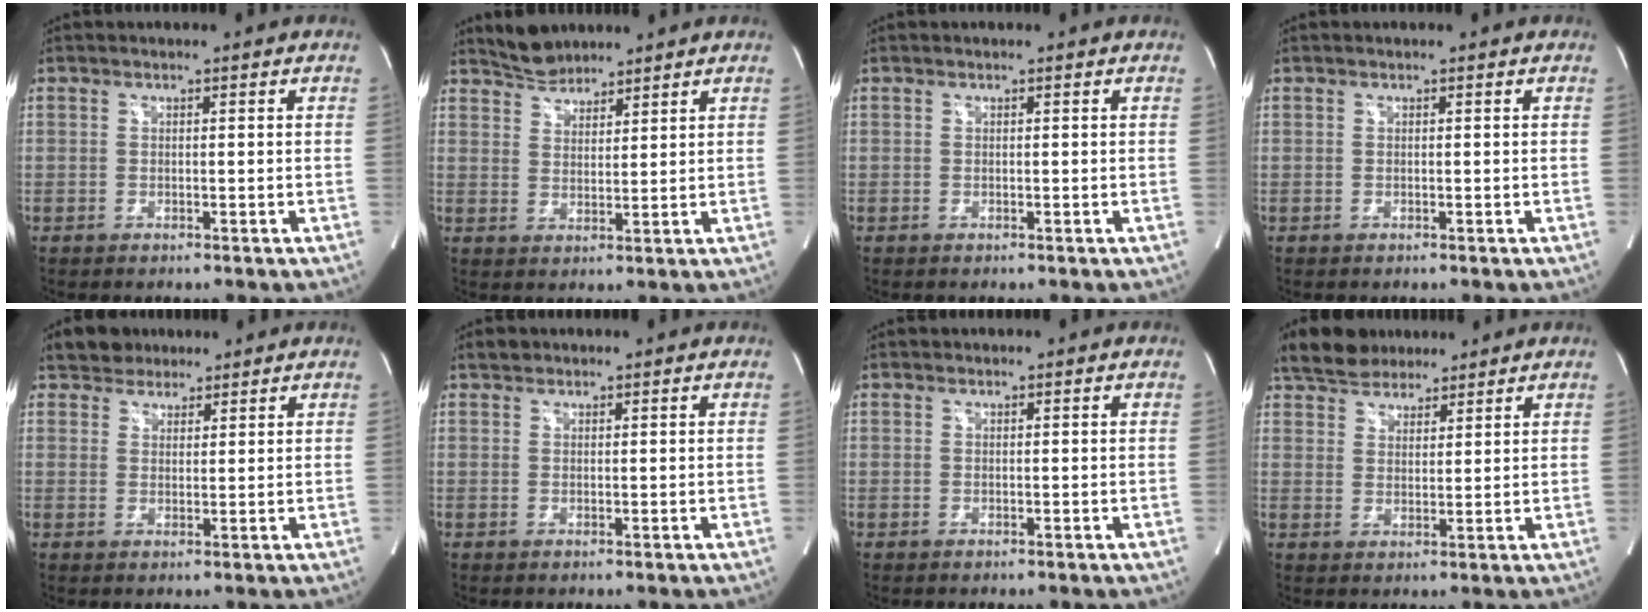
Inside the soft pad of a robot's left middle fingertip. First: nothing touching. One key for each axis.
{"total": 4.5, "fx": 4.3, "fy": 1.4, "fz": 0.3, "tx": -0.010, "ty": 0.010, "tz": 0.082}
{"total": 0.0}
{"total": 0.0}
{"total": 4.2, "fx": 3.3, "fy": 2.5, "fz": 0.4, "tx": -0.009, "ty": 0.019, "tz": 0.055}
{"total": 1.2, "fx": 1.0, "fy": 0.7, "fz": 0.1, "tx": -0.001, "ty": 0.010, "tz": 0.015}
{"total": 0.0}
{"total": 9.2, "fx": 7.8, "fy": 3.9, "fz": 3.1, "tx": -0.052, "ty": 0.028, "tz": 0.135}